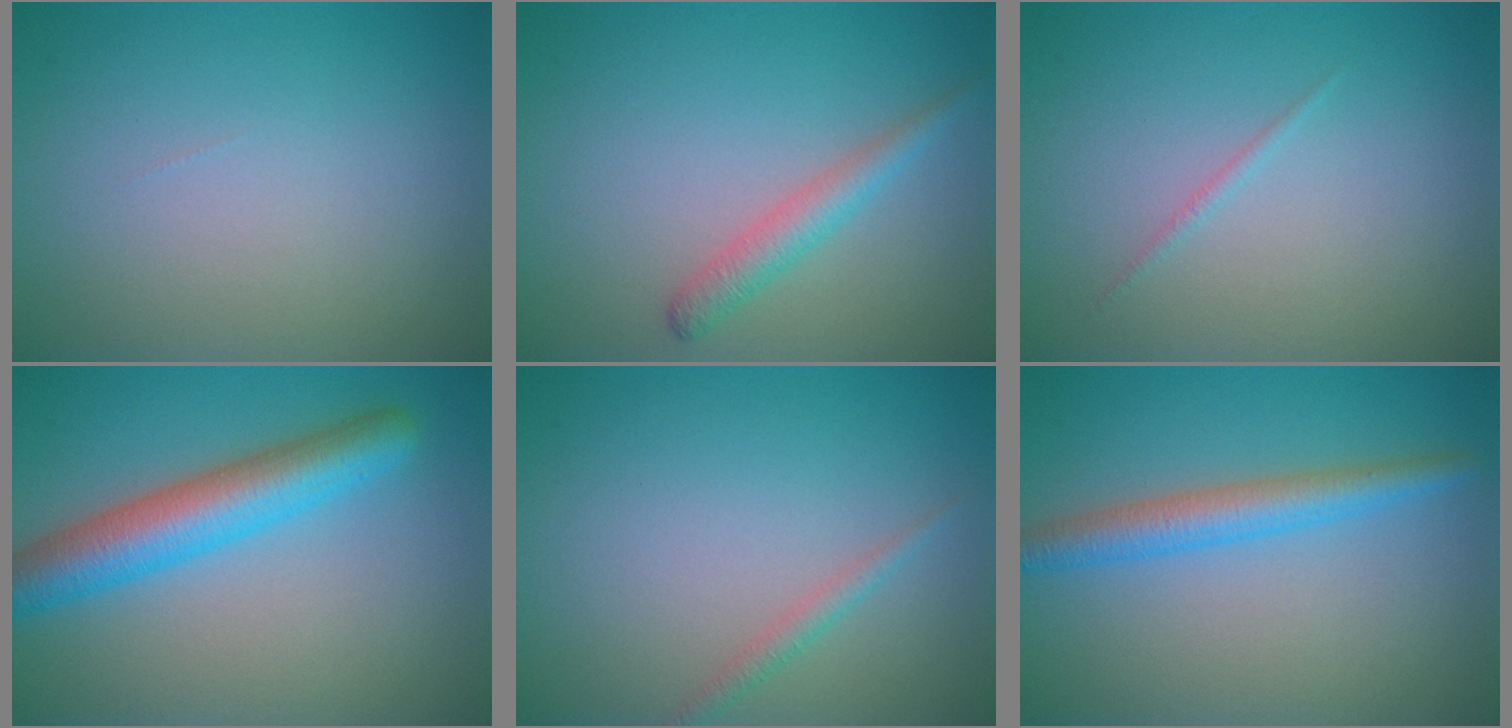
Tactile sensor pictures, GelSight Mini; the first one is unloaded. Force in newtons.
{"total": 2.3, "press": 2.3, "slide": 0.1}
{"total": 0.6, "press": 0.6, "slide": 0.0}
{"total": 6.0, "press": 6.0, "slide": 0.1}
{"total": 1.2, "press": 1.2, "slide": 0.1}
{"total": 3.4, "press": 3.4, "slide": 0.1}